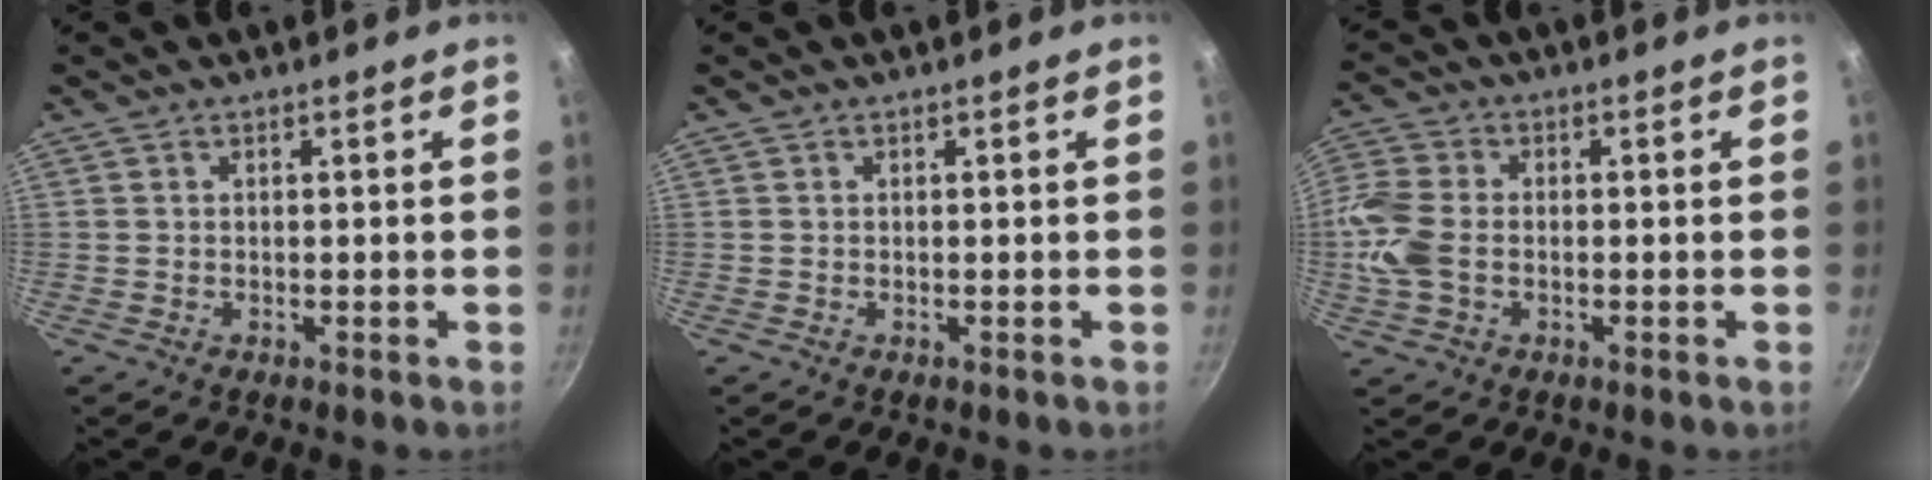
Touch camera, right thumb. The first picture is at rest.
{"total": 0.0}
{"total": 10.9, "force": [-1.4, 7.8, 7.5], "torque": [-0.168, 0.013, -0.042]}